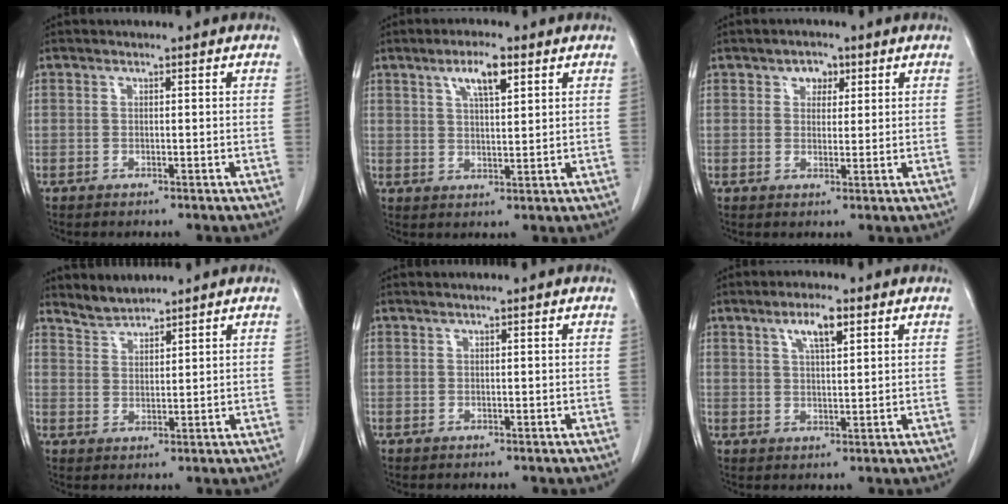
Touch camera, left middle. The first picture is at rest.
{"total": 5.6, "force": [3.0, 1.2, 4.5], "torque": [-0.082, 0.004, 0.053]}
{"total": 2.9, "force": [1.4, 2.0, 1.4], "torque": [-0.018, 0.006, 0.022]}
{"total": 3.1, "force": [3.1, 0.2, -0.2], "torque": [-0.001, 0.004, 0.065]}
{"total": 0.5, "force": [0.5, -0.1, 0.3], "torque": [-0.009, 0.005, 0.014]}
{"total": 4.8, "force": [2.7, 1.0, 3.9], "torque": [-0.073, 0.004, 0.048]}